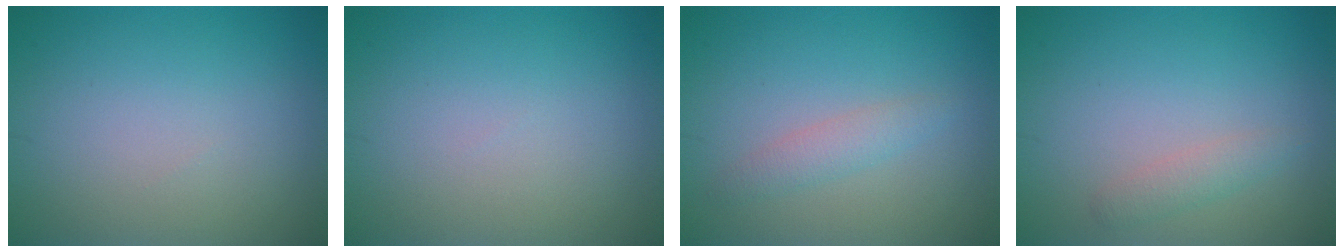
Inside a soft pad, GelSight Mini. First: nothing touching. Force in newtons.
{"total": 0.0}
{"total": 1.7, "press": 1.7, "slide": 0.1}
{"total": 1.5, "press": 1.5, "slide": 0.0}